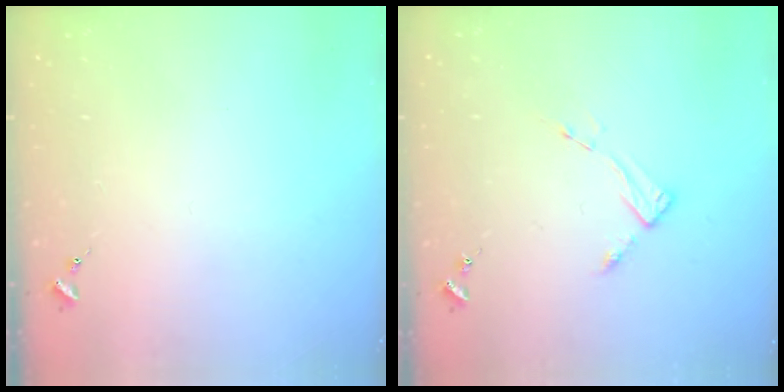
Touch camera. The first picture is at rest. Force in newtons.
{"total": 3.6, "press": 3.5, "slide": 0.4}